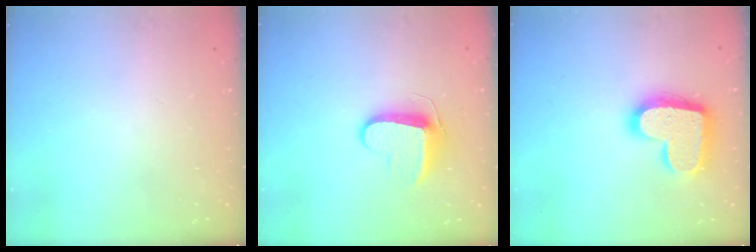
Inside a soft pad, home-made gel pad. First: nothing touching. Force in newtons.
{"total": 9.4, "press": 9.4, "slide": 0.2}
{"total": 18.3, "press": 18.2, "slide": 1.1}